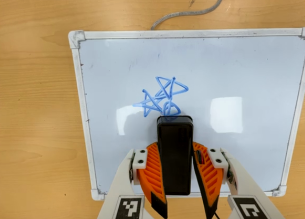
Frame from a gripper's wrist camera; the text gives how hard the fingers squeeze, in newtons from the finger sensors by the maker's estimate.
{"total": 9.9, "left": 7.9, "right": 12.0}